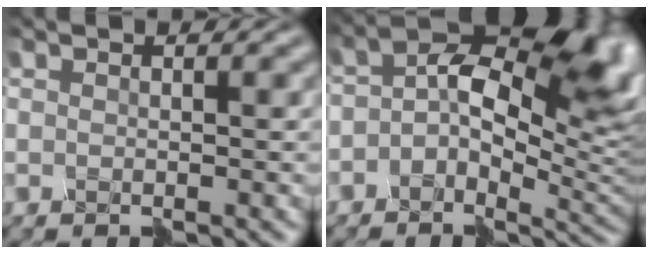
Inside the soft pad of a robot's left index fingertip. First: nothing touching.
{"total": 11.0, "force": [1.5, 6.2, 9.0], "torque": [-0.148, 0.014, 0.012]}